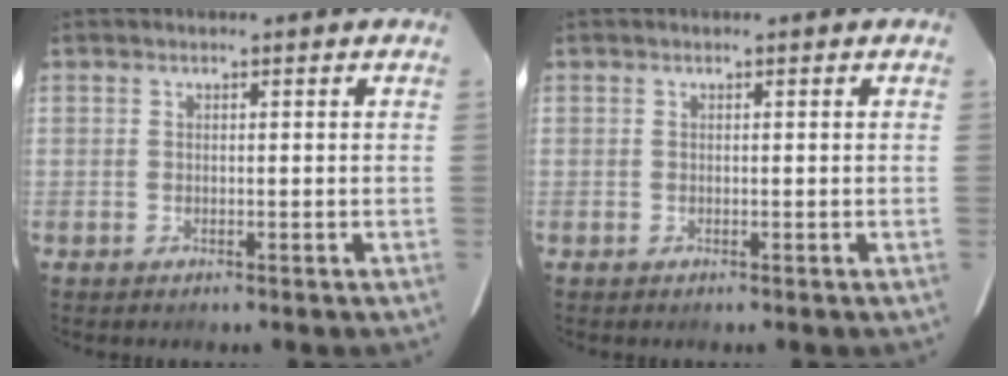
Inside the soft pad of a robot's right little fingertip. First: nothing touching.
{"total": 0.0}